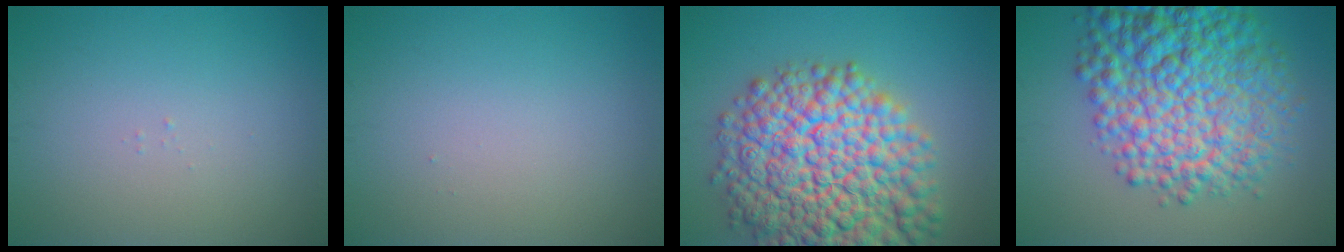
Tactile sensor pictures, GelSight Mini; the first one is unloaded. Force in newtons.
{"total": 0.0}
{"total": 15.1, "press": 15.0, "slide": 0.6}
{"total": 12.2, "press": 12.2, "slide": 0.3}